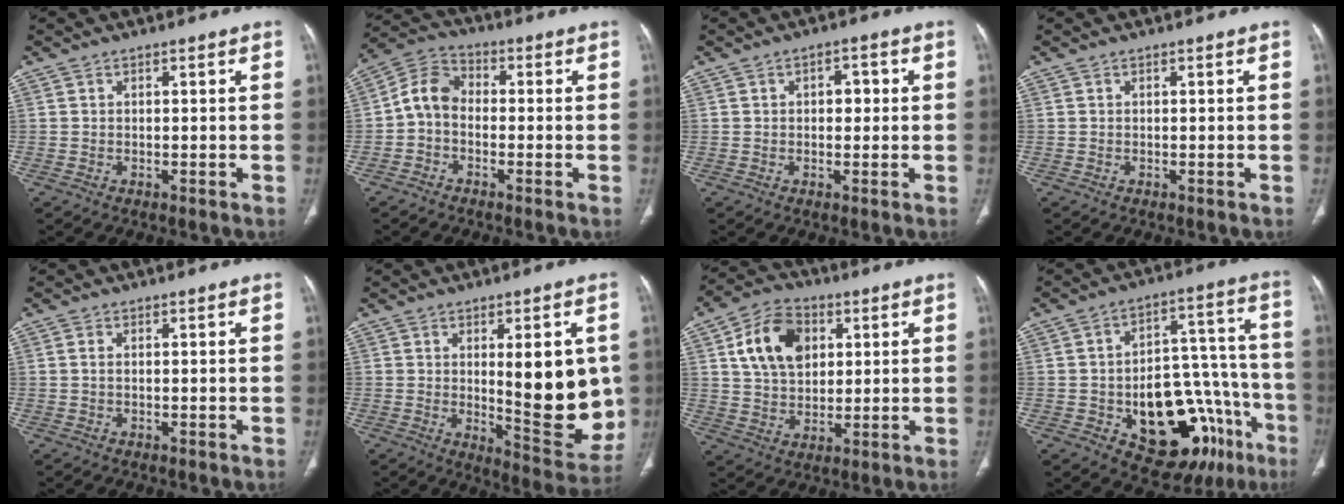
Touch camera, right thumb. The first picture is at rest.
{"total": 6.8, "force": [-1.2, 5.0, 4.5], "torque": [-0.072, 0.027, -0.041]}
{"total": 3.4, "force": [0.5, 2.1, 2.6], "torque": [-0.025, 0.007, 0.005]}
{"total": 0.0}
{"total": 0.8, "force": [0.1, 0.3, 0.7], "torque": [-0.020, 0.004, 0.004]}
{"total": 17.1, "force": [1.2, 6.0, 16.0], "torque": [-0.168, -0.034, 0.032]}
{"total": 12.8, "force": [3.9, 8.9, 8.3], "torque": [-0.123, 0.000, 0.069]}
{"total": 23.8, "force": [-10.2, 13.0, 17.1], "torque": [-0.169, 0.077, -0.125]}